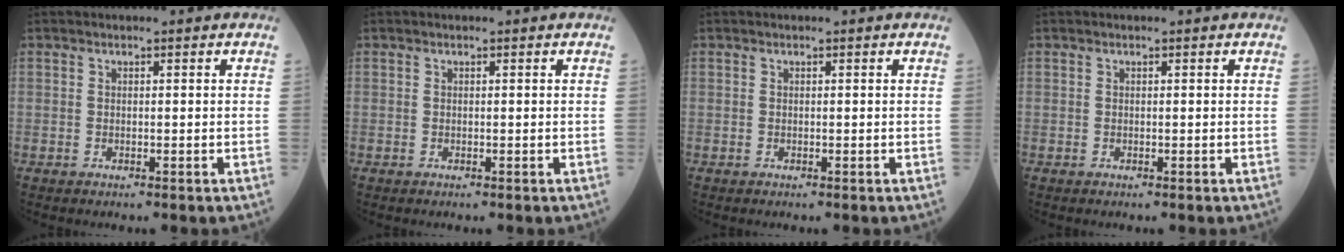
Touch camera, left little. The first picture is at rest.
{"total": 0.0}
{"total": 0.0}
{"total": 0.0}